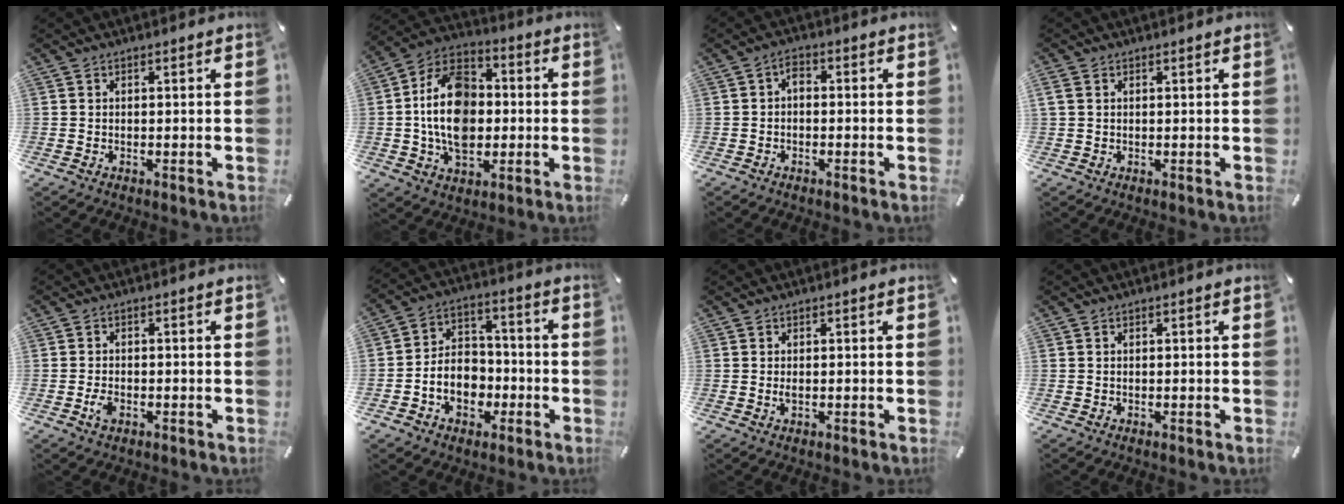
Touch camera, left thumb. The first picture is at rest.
{"total": 17.0, "force": [-1.0, 12.2, 11.8], "torque": [-0.239, 0.011, -0.022]}
{"total": 2.3, "force": [-0.6, 1.4, 1.7], "torque": [-0.034, 0.011, -0.014]}
{"total": 1.2, "force": [0.4, 0.9, 0.7], "torque": [-0.016, 0.003, 0.007]}
{"total": 2.7, "force": [-1.1, 1.5, 1.9], "torque": [-0.048, -0.002, -0.022]}
{"total": 10.1, "force": [-3.2, 8.3, 4.8], "torque": [-0.088, 0.026, -0.056]}
{"total": 1.0, "force": [0.0, 0.4, 0.9], "torque": [-0.018, 0.001, -0.001]}
{"total": 0.0}